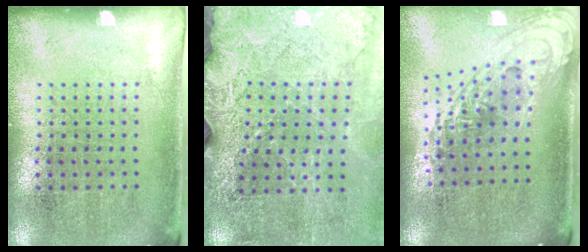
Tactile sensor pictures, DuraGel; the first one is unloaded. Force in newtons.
{"total": 3.4, "press": 3.0, "slide": 1.4}
{"total": 1.5, "press": 1.2, "slide": 1.0}